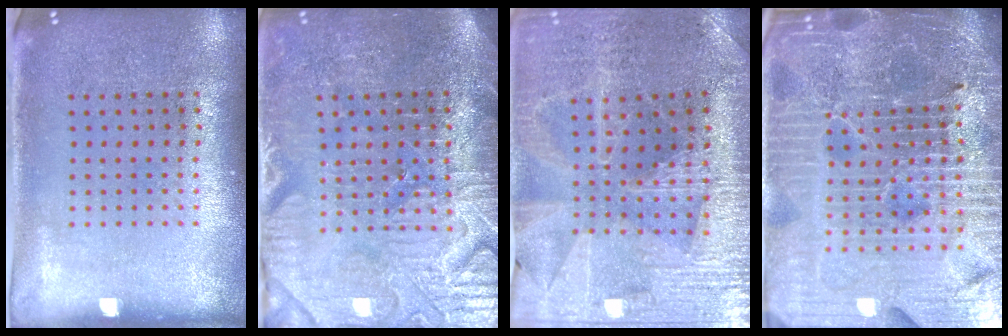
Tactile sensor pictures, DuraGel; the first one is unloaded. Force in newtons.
{"total": 4.0, "press": 3.9, "slide": 1.2}
{"total": 3.0, "press": 2.9, "slide": 0.5}
{"total": 6.6, "press": 5.8, "slide": 3.0}